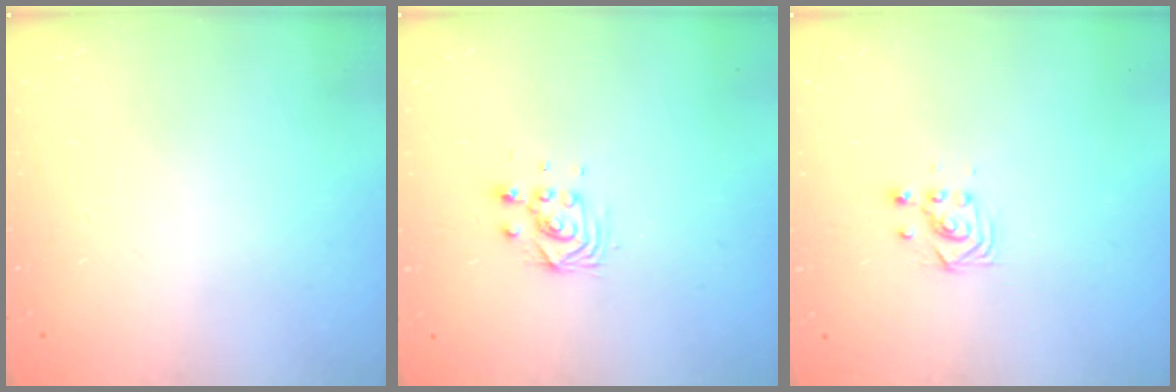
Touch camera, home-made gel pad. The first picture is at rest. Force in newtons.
{"total": 4.8, "press": 4.8, "slide": 0.3}
{"total": 2.9, "press": 2.9, "slide": 0.2}